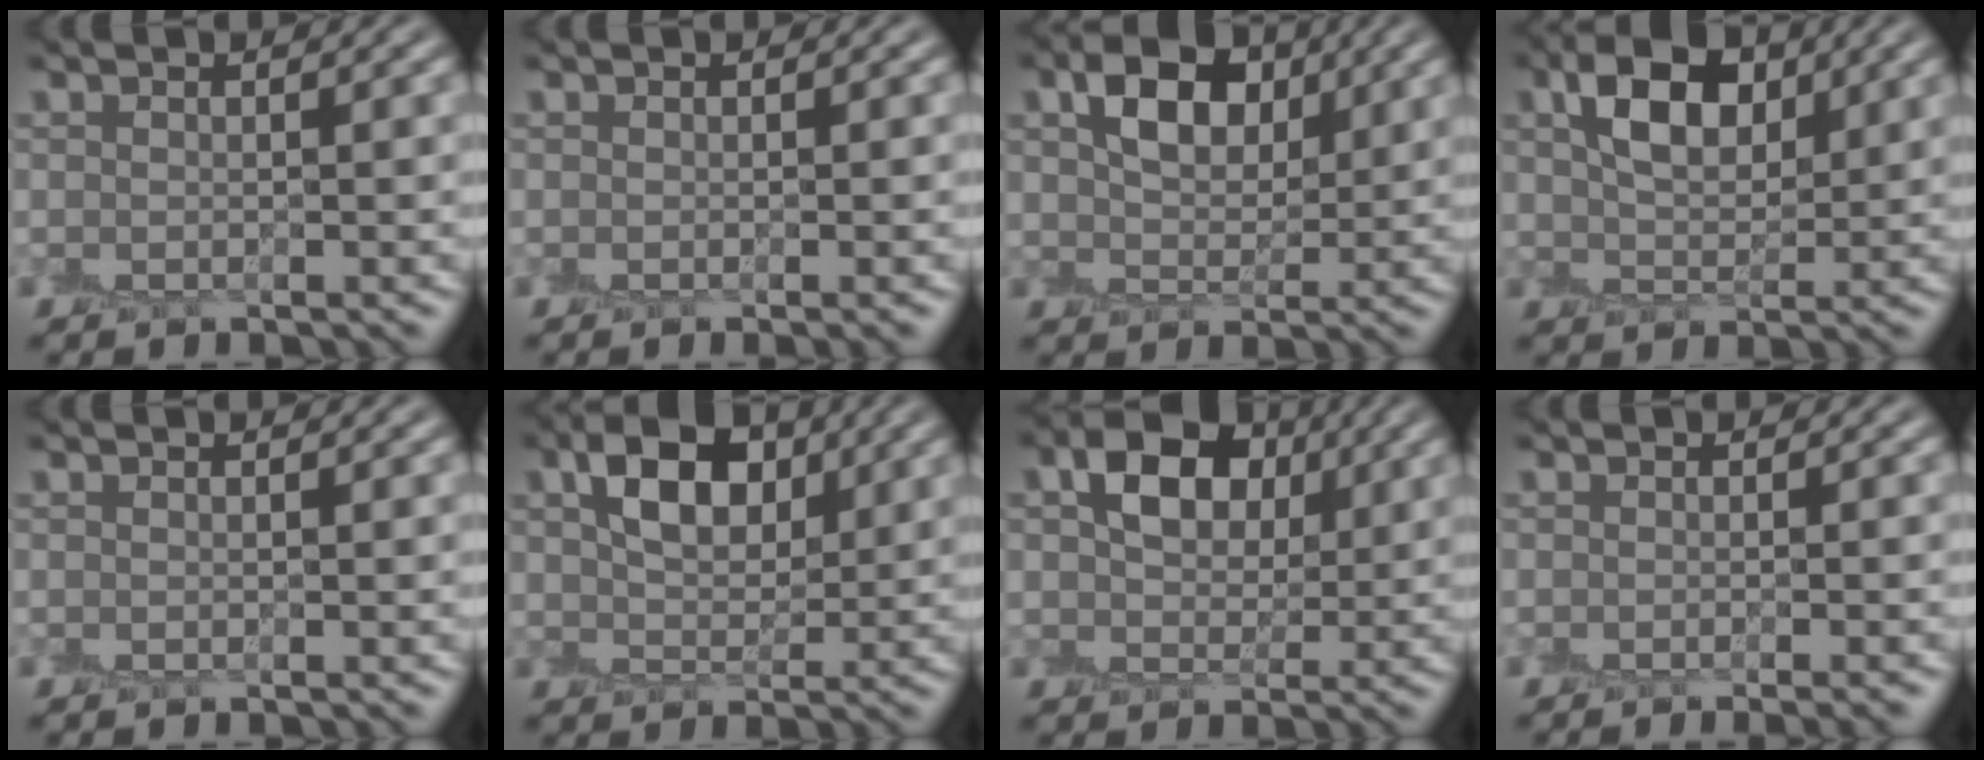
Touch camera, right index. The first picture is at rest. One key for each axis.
{"total": 0.0}
{"total": 5.0, "fx": 2.3, "fy": 3.2, "fz": 3.1, "tx": -0.059, "ty": 0.005, "tz": 0.032}
{"total": 4.8, "fx": 2.3, "fy": 2.7, "fz": 3.2, "tx": -0.060, "ty": 0.010, "tz": 0.038}
{"total": 0.0}
{"total": 4.8, "fx": 2.1, "fy": 2.9, "fz": 3.2, "tx": -0.059, "ty": 0.009, "tz": 0.032}
{"total": 5.6, "fx": 2.1, "fy": 4.0, "fz": 3.4, "tx": -0.065, "ty": 0.005, "tz": 0.025}
{"total": 1.2, "fx": -0.9, "fy": -0.3, "fz": 0.8, "tx": -0.008, "ty": -0.011, "tz": -0.014}